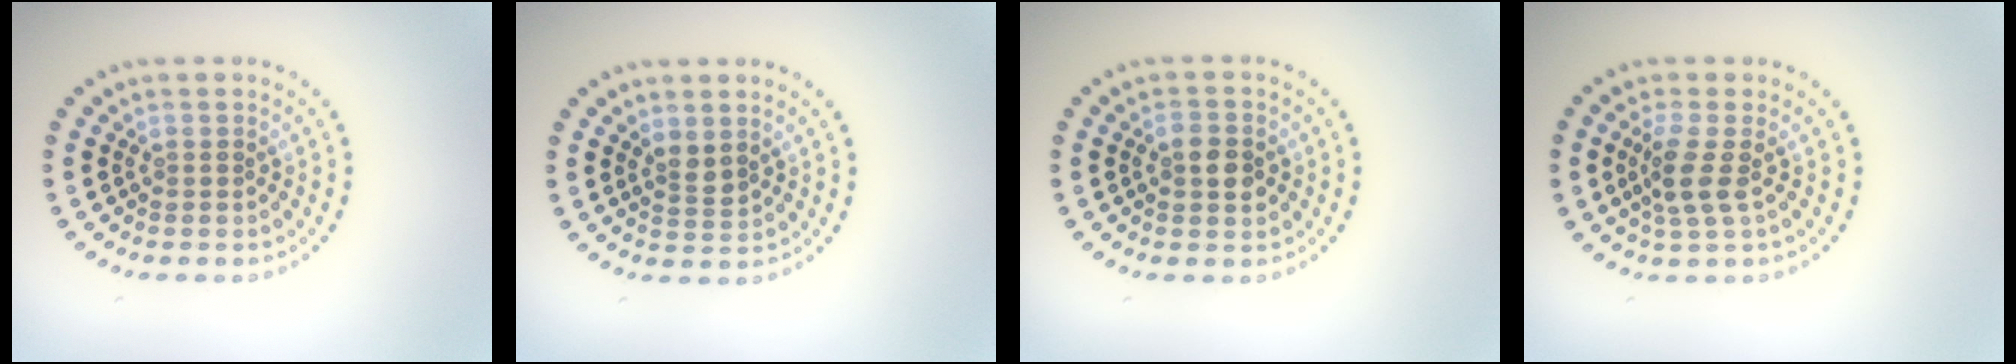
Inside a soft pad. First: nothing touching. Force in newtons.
{"total": 1.5, "press": 1.4, "slide": 0.7}
{"total": 2.6, "press": 2.6, "slide": 0.1}
{"total": 2.7, "press": 2.1, "slide": 1.7}